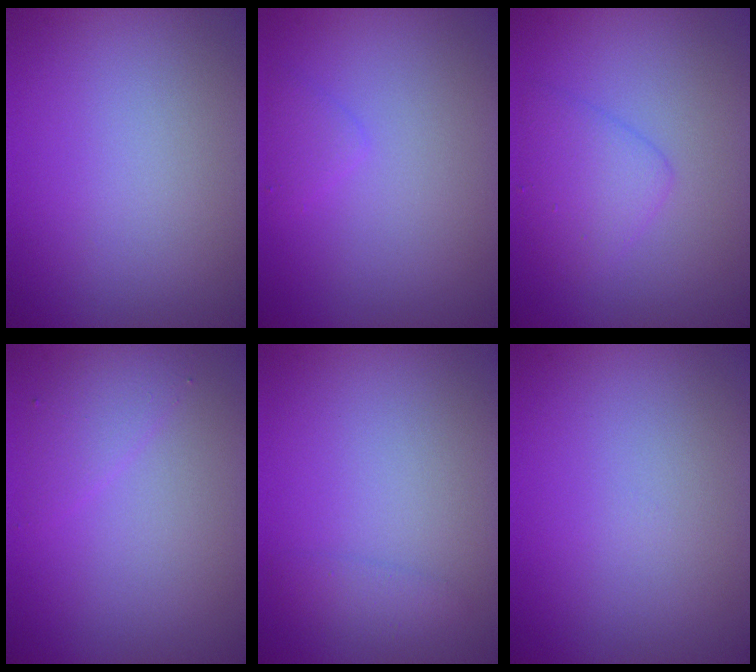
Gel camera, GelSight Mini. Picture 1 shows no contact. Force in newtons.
{"total": 1.0, "press": 1.0, "slide": 0.1}
{"total": 2.6, "press": 2.6, "slide": 0.2}
{"total": 1.6, "press": 1.6, "slide": 0.3}
{"total": 1.3, "press": 1.3, "slide": 0.0}
{"total": 0.0}